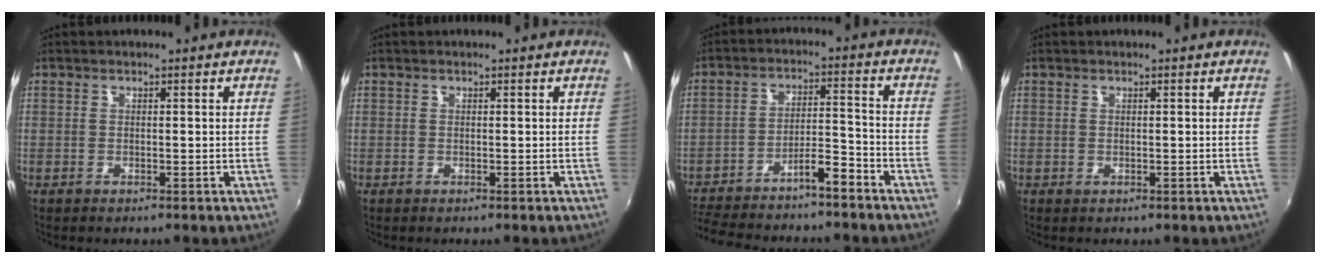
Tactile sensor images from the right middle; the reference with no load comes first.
{"total": 0.0}
{"total": 9.8, "force": [-8.5, 0.9, 4.7], "torque": [-0.096, 0.027, -0.145]}
{"total": 0.0}